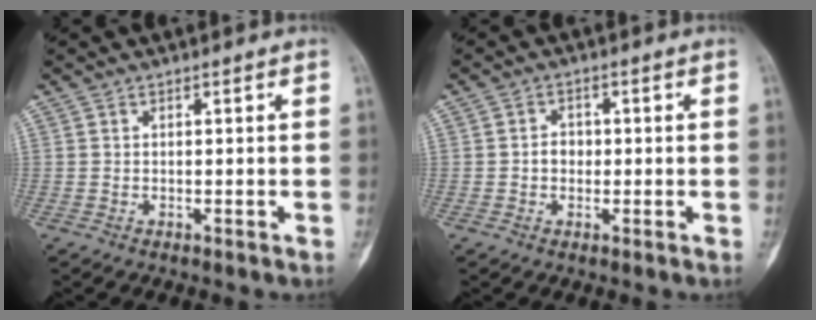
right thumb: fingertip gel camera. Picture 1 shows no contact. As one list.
[{"total": 2.6, "force": [-0.2, 2.2, 1.3], "torque": [-0.006, 0.007, -0.008]}]